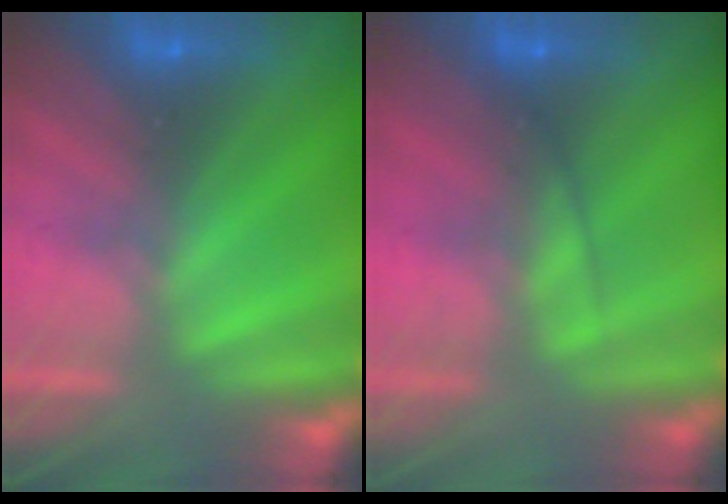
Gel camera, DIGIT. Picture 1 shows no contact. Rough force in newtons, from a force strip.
{"total": 2.3}